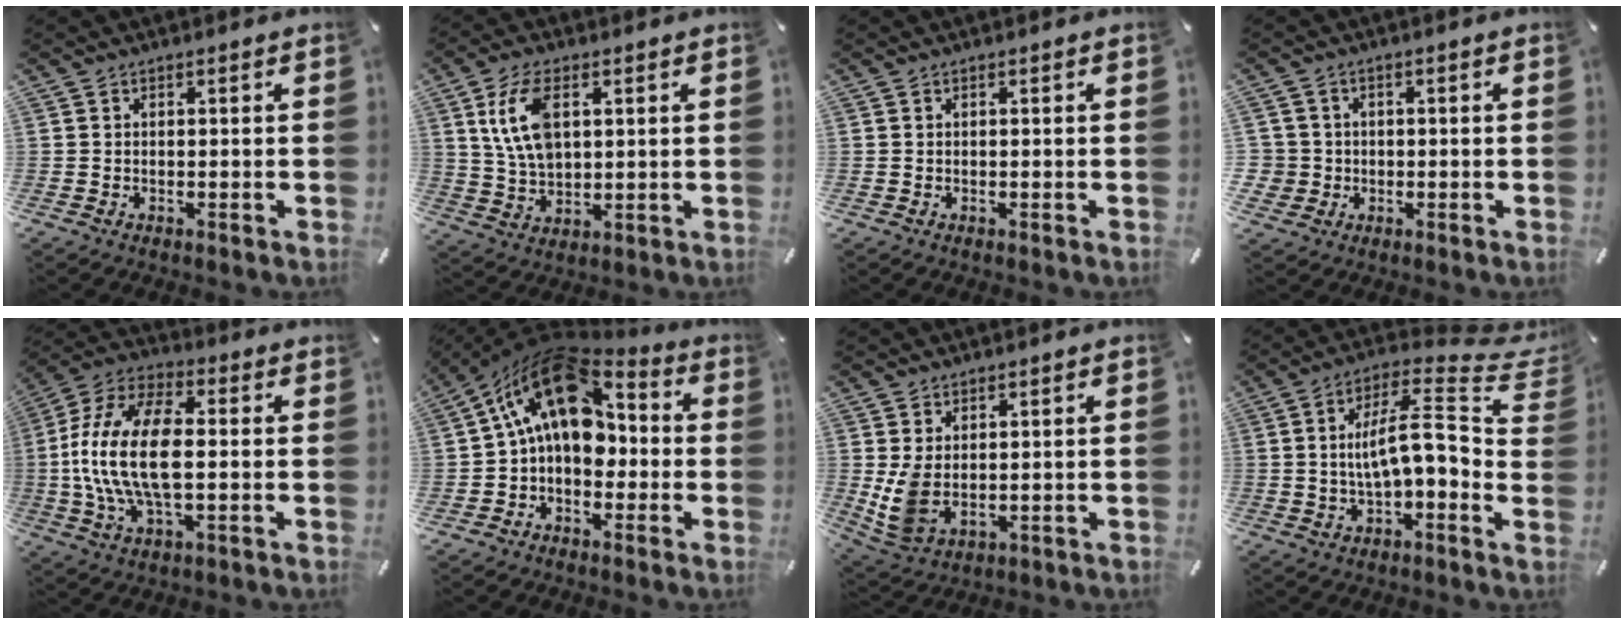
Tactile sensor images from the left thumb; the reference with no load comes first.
{"total": 9.8, "force": [3.3, 6.0, 7.1], "torque": [-0.174, 0.001, 0.058]}
{"total": 0.0}
{"total": 4.6, "force": [-0.4, 4.6, 0.4], "torque": [-0.027, 0.008, -0.007]}
{"total": 17.6, "force": [-0.7, 8.4, 15.5], "torque": [-0.333, -0.008, -0.014]}
{"total": 18.0, "force": [4.3, 12.0, 12.7], "torque": [-0.224, -0.015, 0.069]}
{"total": 6.7, "force": [1.2, 4.6, 4.7], "torque": [-0.112, -0.014, 0.021]}
{"total": 12.2, "force": [1.2, 4.6, 11.3], "torque": [-0.183, -0.014, 0.015]}